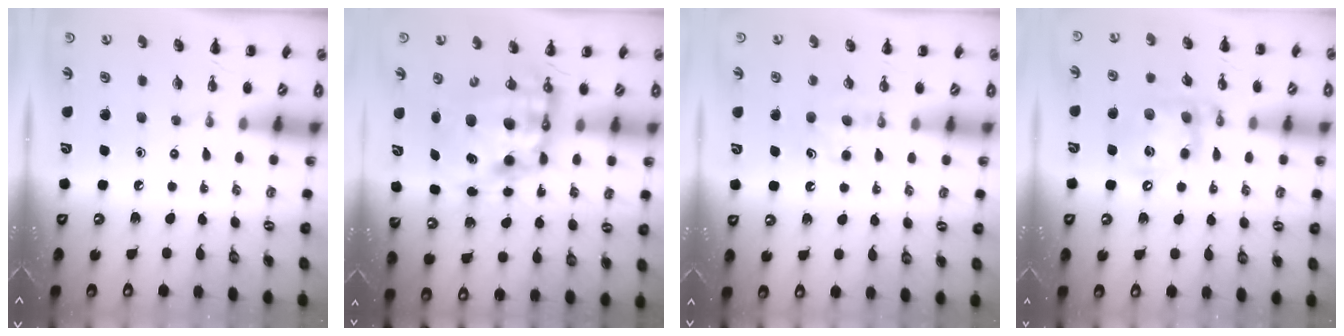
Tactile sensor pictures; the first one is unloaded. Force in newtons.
{"total": 13.9, "press": 13.4, "slide": 3.6}
{"total": 4.6, "press": 4.5, "slide": 1.2}
{"total": 15.4, "press": 15.1, "slide": 2.9}